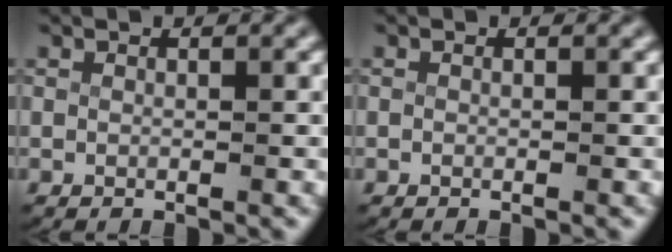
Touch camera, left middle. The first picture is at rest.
{"total": 0.0}